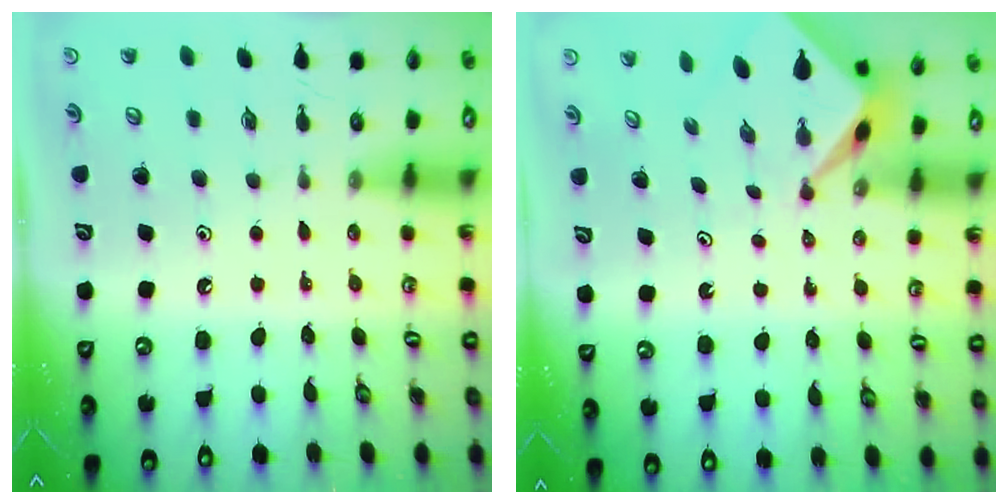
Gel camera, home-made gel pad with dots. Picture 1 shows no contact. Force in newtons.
{"total": 2.3, "press": 2.3, "slide": 0.3}